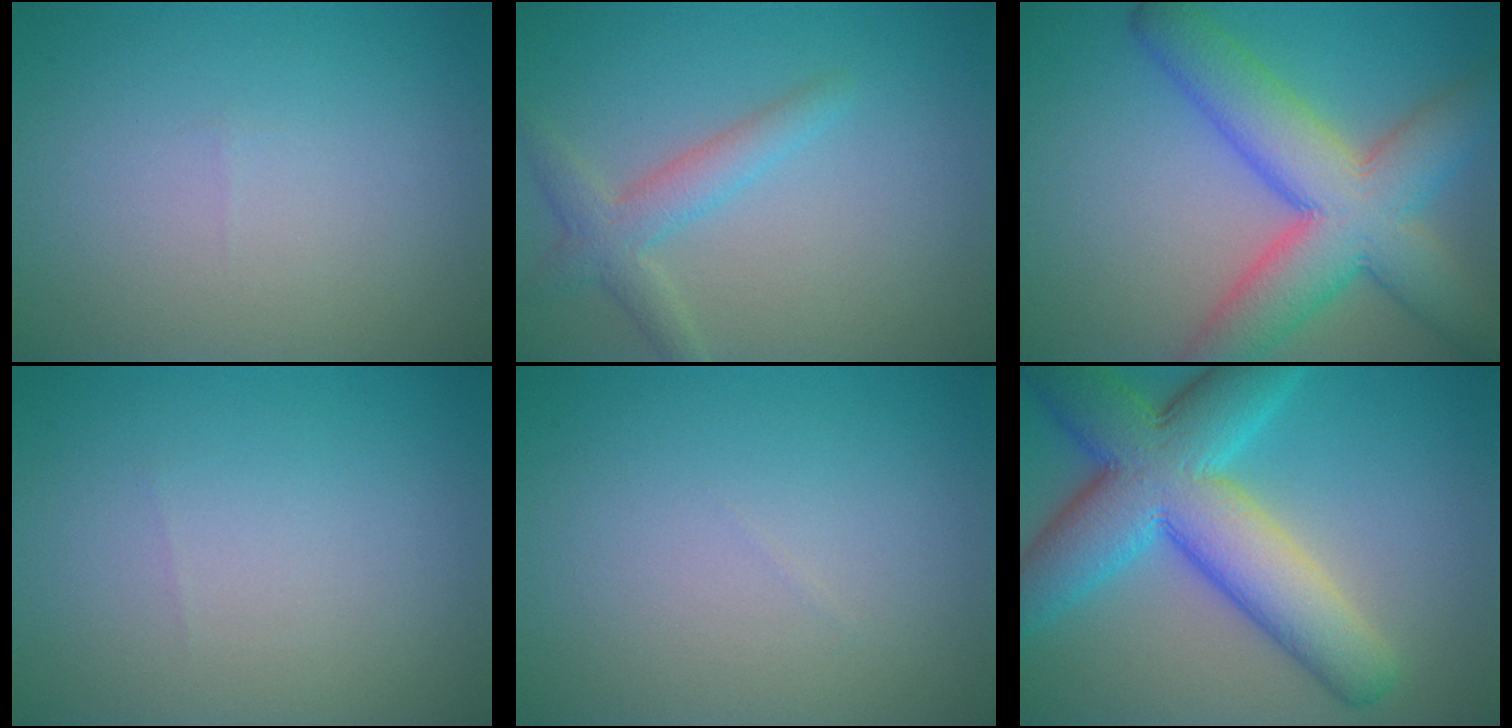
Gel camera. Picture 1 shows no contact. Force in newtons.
{"total": 2.9, "press": 2.9, "slide": 0.1}
{"total": 9.7, "press": 9.7, "slide": 0.3}
{"total": 0.0}
{"total": 0.0}
{"total": 11.3, "press": 11.3, "slide": 0.2}